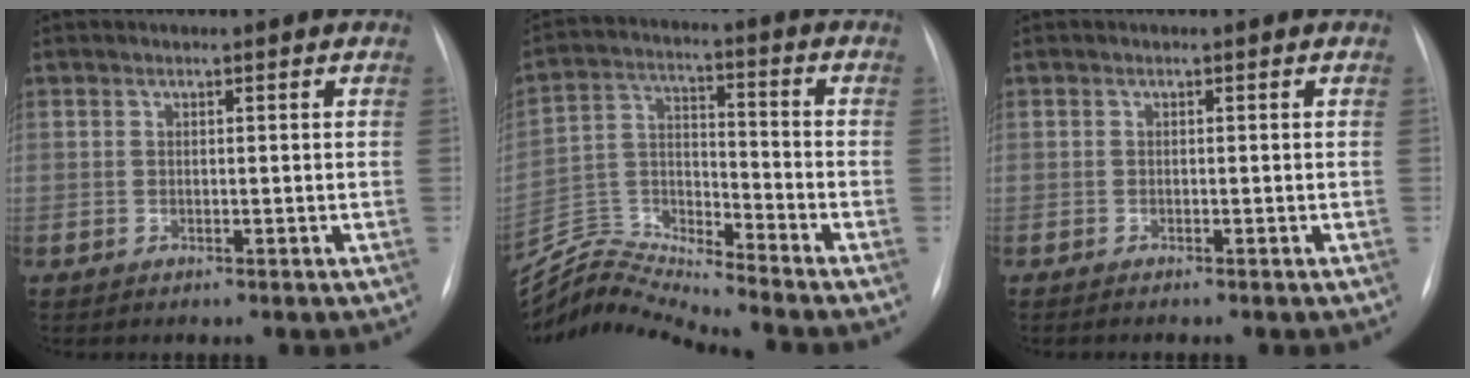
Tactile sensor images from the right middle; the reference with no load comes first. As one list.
[{"total": 11.7, "force": [-11.5, -1.9, 0.5], "torque": [-0.015, 0.039, -0.224]}, {"total": 1.2, "force": [-1.0, 0.0, 0.7], "torque": [-0.007, -0.003, -0.010]}]